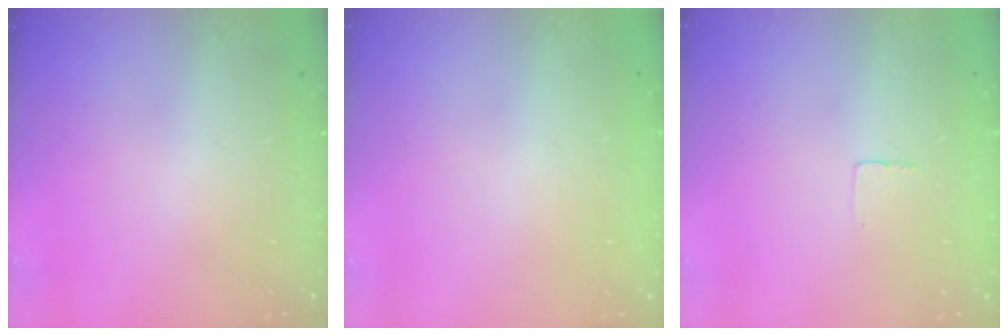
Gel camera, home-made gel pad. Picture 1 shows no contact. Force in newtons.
{"total": 0.0}
{"total": 1.9, "press": 1.9, "slide": 0.1}